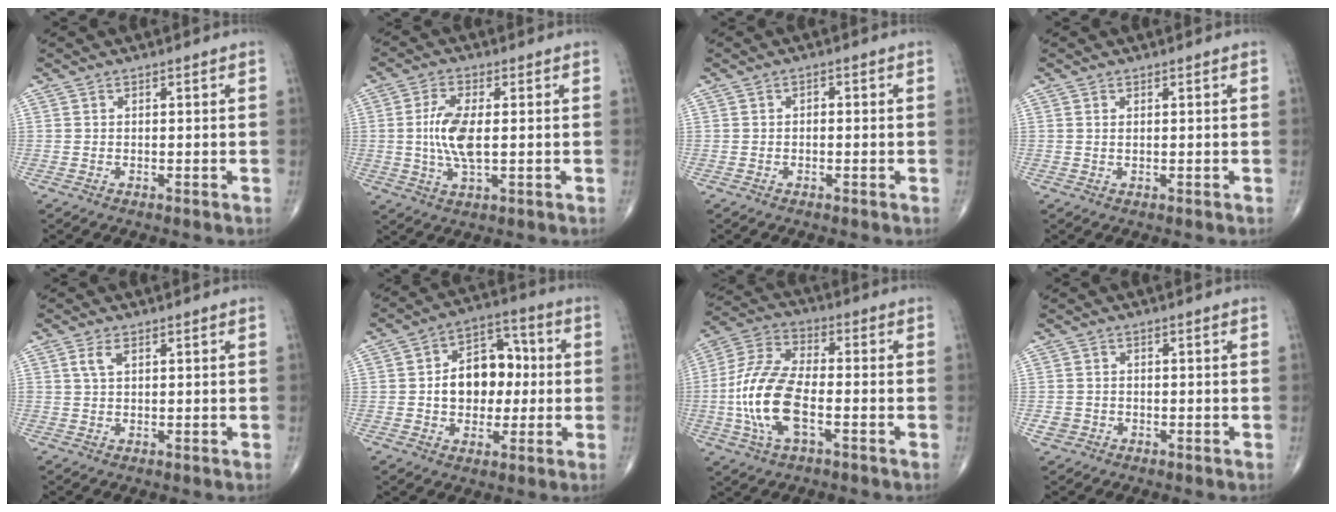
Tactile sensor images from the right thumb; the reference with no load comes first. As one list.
[{"total": 8.1, "force": [0.1, 3.2, 7.5], "torque": [-0.165, -0.007, 0.003]}, {"total": 1.0, "force": [-0.1, 0.6, 0.8], "torque": [-0.006, 0.003, -0.004]}, {"total": 0.5, "force": [0.3, 0.2, 0.4], "torque": [-0.010, 0.000, 0.006]}, {"total": 2.4, "force": [1.0, 1.2, 1.8], "torque": [-0.042, 0.005, 0.025]}, {"total": 12.8, "force": [0.1, 9.1, 9.0], "torque": [-0.093, 0.032, -0.003]}, {"total": 14.7, "force": [-3.4, 6.7, 12.6], "torque": [-0.272, 0.024, -0.067]}, {"total": 2.0, "force": [-0.7, 1.8, 0.5], "torque": [-0.002, 0.009, -0.010]}]